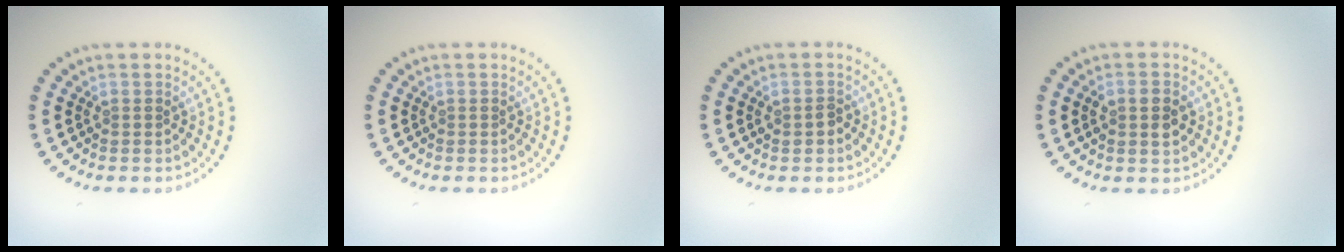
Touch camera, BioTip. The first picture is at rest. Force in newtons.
{"total": 0.0}
{"total": 1.1, "press": 1.1, "slide": 0.1}
{"total": 2.2, "press": 2.2, "slide": 0.2}